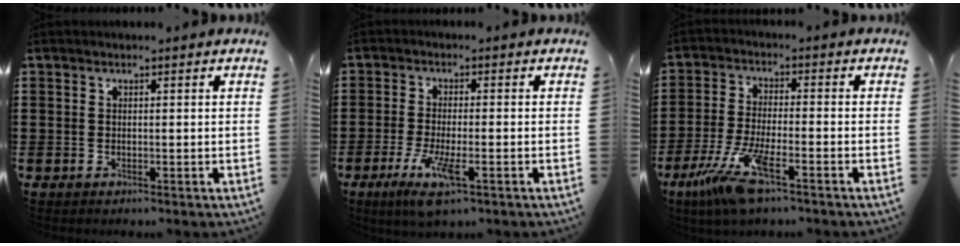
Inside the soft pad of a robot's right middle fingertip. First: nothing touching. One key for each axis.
{"total": 6.2, "fx": -2.9, "fy": 1.3, "fz": 5.3, "tx": -0.109, "ty": -0.014, "tz": -0.051}
{"total": 9.2, "fx": -5.7, "fy": 1.4, "fz": 7.1, "tx": -0.164, "ty": -0.019, "tz": -0.110}